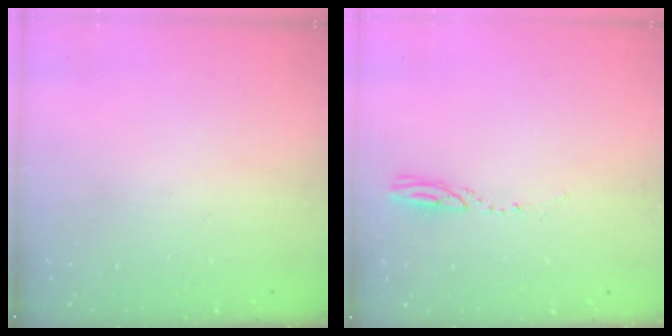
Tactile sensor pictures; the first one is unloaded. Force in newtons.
{"total": 2.9, "press": 2.9, "slide": 0.4}